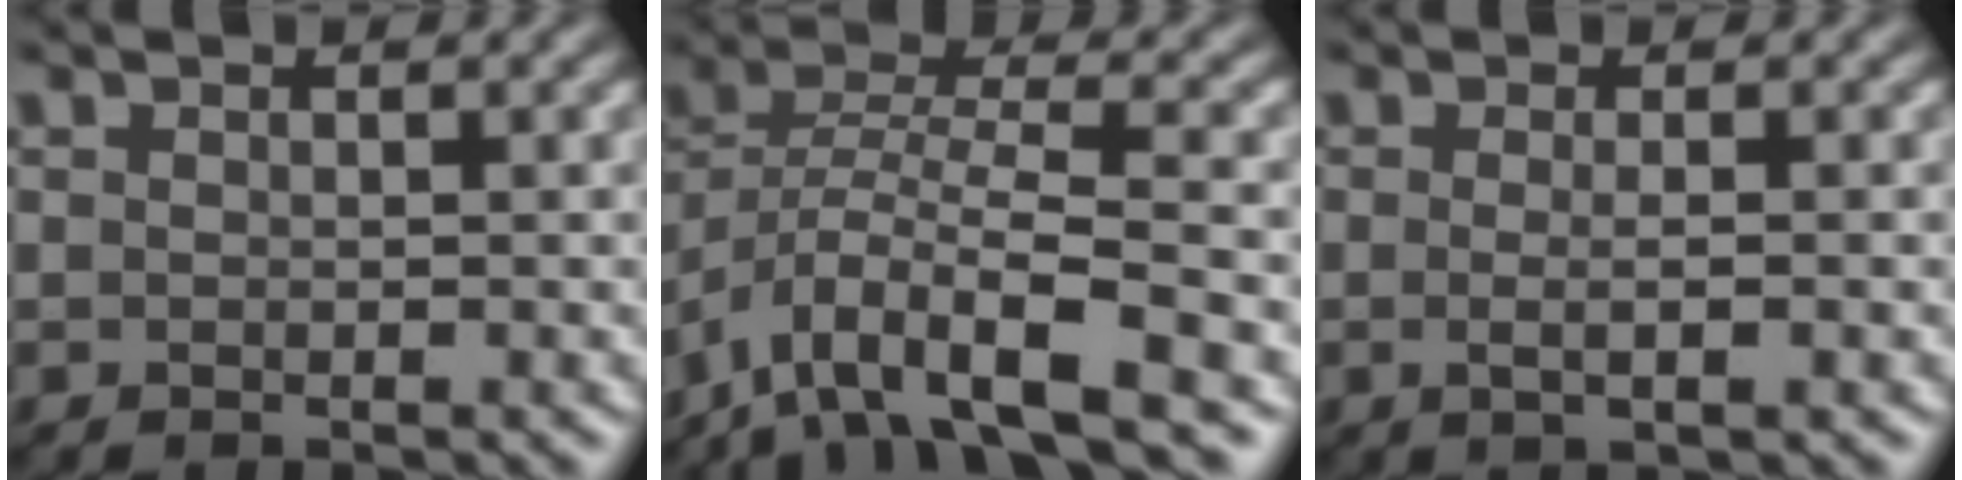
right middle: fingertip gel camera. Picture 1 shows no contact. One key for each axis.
{"total": 8.9, "fx": -5.6, "fy": 2.5, "fz": 6.4, "tx": -0.118, "ty": 0.002, "tz": -0.115}
{"total": 2.0, "fx": -0.1, "fy": 0.5, "fz": 1.9, "tx": -0.027, "ty": -0.006, "tz": -0.007}